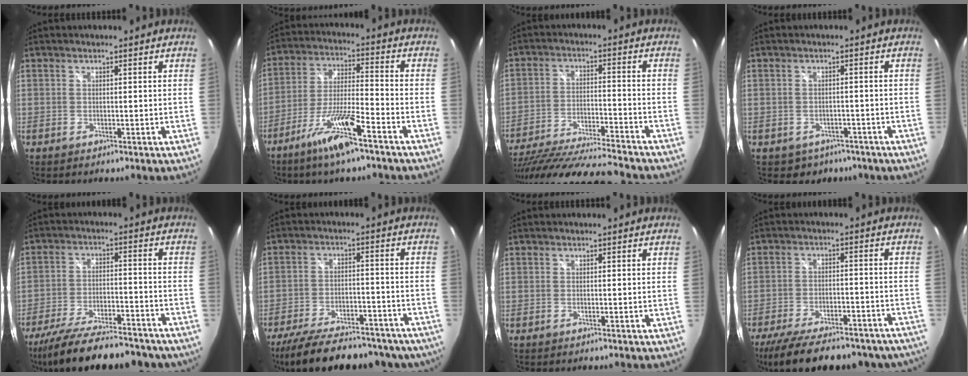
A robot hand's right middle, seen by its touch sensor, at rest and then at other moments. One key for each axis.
{"total": 11.2, "fx": -7.6, "fy": 1.0, "fz": 8.1, "tx": -0.171, "ty": -0.010, "tz": -0.139}
{"total": 22.7, "fx": -19.8, "fy": 2.5, "fz": 11.0, "tx": -0.209, "ty": -0.055, "tz": -0.313}
{"total": 5.0, "fx": -3.4, "fy": 3.5, "fz": 1.0, "tx": -0.023, "ty": 0.004, "tz": -0.034}
{"total": 23.6, "fx": -19.7, "fy": 6.3, "fz": 11.3, "tx": -0.212, "ty": -0.035, "tz": -0.280}
{"total": 26.4, "fx": -21.8, "fy": 9.1, "fz": 11.8, "tx": -0.224, "ty": -0.012, "tz": -0.286}
{"total": 0.0}
{"total": 25.7, "fx": -21.2, "fy": 8.3, "fz": 11.7, "tx": -0.226, "ty": -0.023, "tz": -0.281}